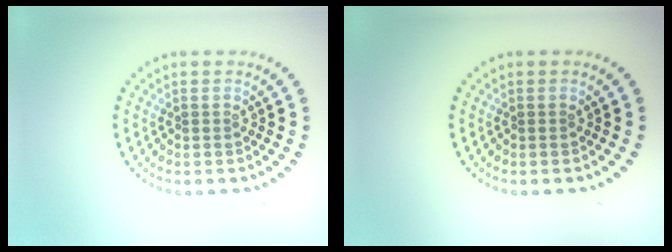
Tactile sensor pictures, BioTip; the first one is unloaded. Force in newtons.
{"total": 0.0}